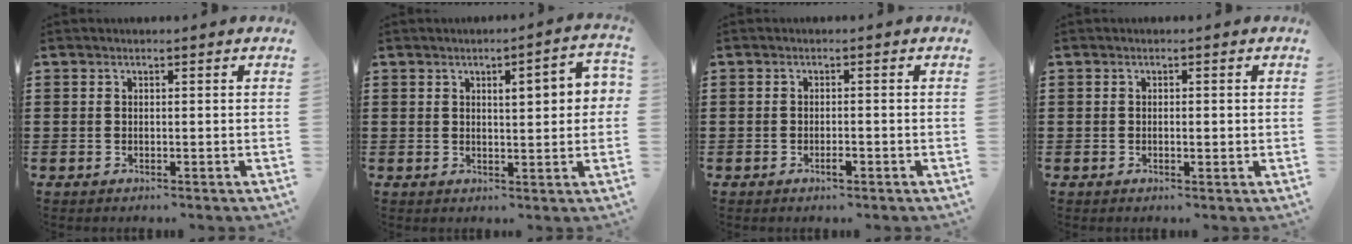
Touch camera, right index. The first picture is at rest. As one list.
[{"total": 4.7, "force": [1.0, 1.1, 4.4], "torque": [-0.068, -0.002, 0.010]}, {"total": 1.6, "force": [-0.8, 0.5, 1.3], "torque": [-0.026, -0.003, -0.014]}, {"total": 1.0, "force": [-0.1, 0.4, 0.9], "torque": [-0.017, 0.001, -0.002]}]